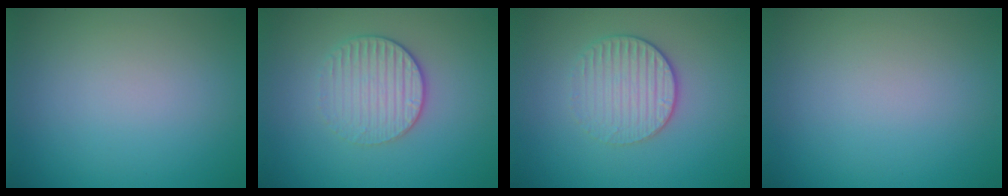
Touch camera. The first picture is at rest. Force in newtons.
{"total": 3.1, "press": 2.7, "slide": 1.5}
{"total": 3.1, "press": 2.7, "slide": 1.4}
{"total": 0.0}